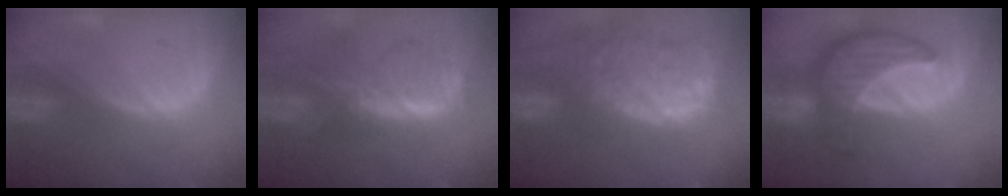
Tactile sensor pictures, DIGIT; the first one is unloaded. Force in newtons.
{"total": 8.4, "press": 7.4, "slide": 4.1}
{"total": 14.0, "press": 11.7, "slide": 7.7}
{"total": 10.0, "press": 10.0, "slide": 0.8}